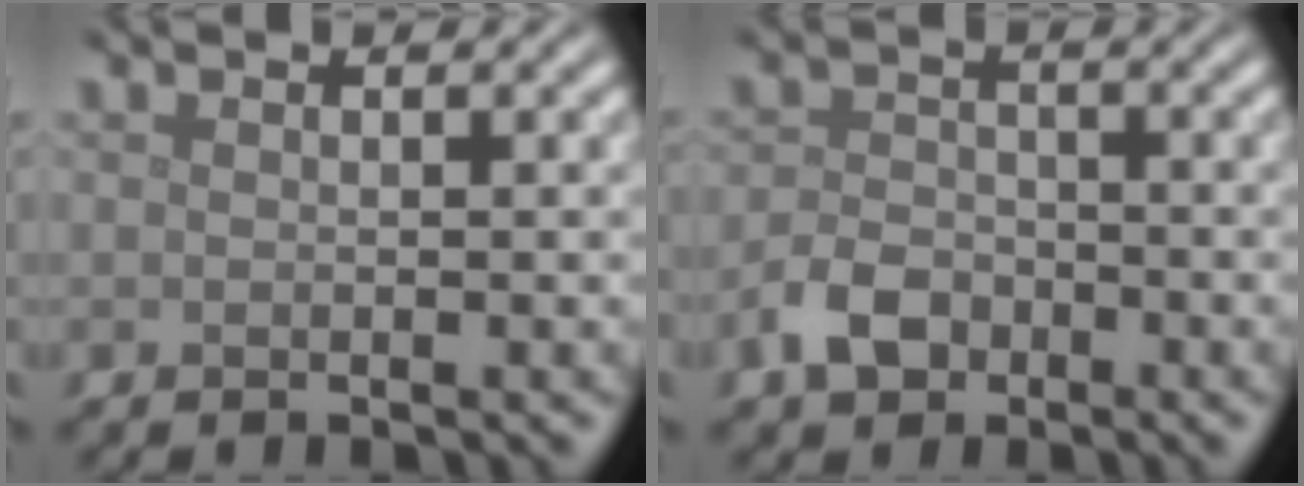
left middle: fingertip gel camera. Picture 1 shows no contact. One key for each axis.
{"total": 3.1, "fx": -1.9, "fy": 2.1, "fz": 1.4, "tx": -0.026, "ty": 0.002, "tz": -0.044}